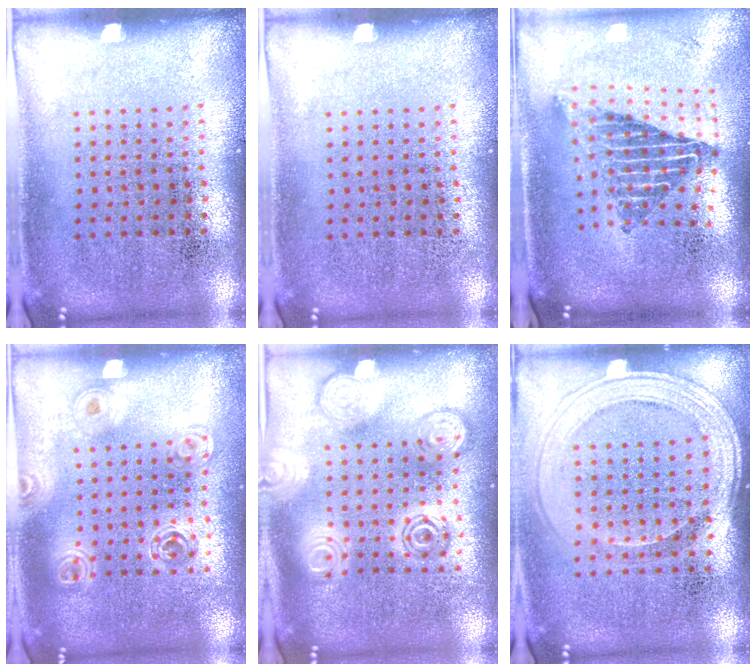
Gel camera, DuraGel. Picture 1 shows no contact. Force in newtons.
{"total": 0.0}
{"total": 2.3, "press": 1.6, "slide": 1.7}
{"total": 1.4, "press": 1.3, "slide": 0.6}
{"total": 2.6, "press": 2.6, "slide": 0.3}
{"total": 1.6, "press": 1.4, "slide": 0.7}